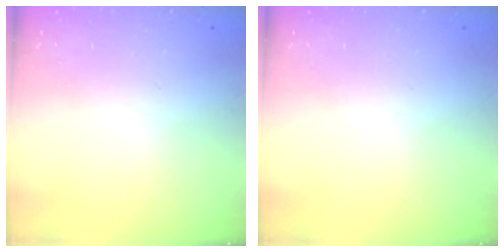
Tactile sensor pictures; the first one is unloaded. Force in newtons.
{"total": 0.0}